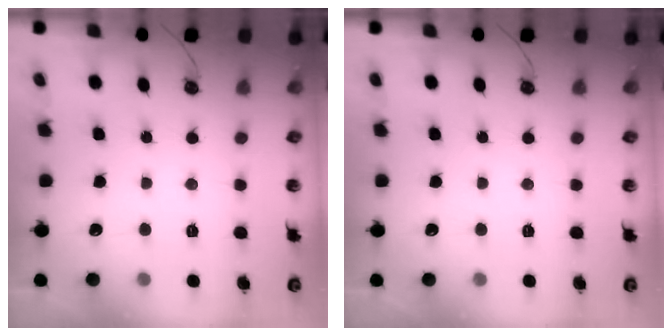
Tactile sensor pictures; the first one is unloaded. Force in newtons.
{"total": 0.0}